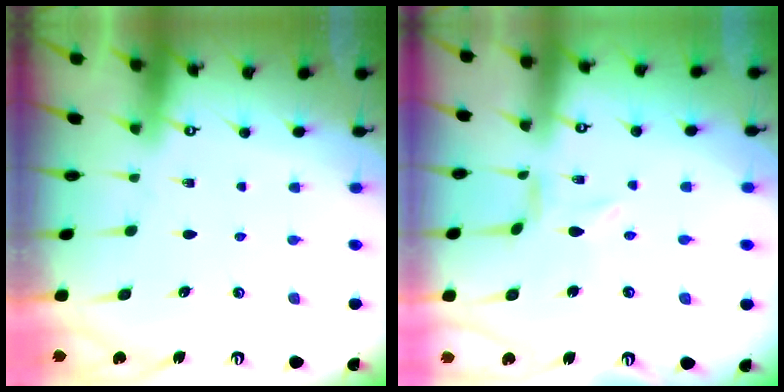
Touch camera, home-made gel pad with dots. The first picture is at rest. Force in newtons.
{"total": 1.3, "press": 1.2, "slide": 0.3}